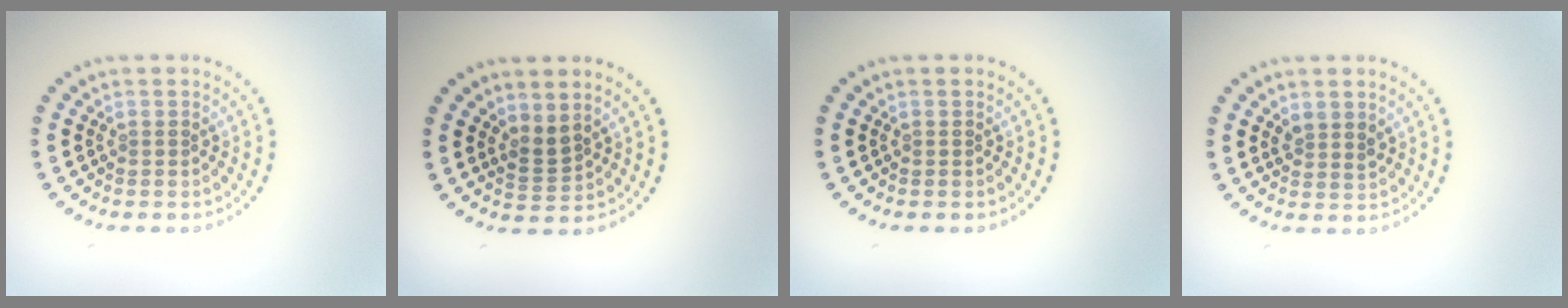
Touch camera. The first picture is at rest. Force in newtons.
{"total": 1.9, "press": 1.3, "slide": 1.4}
{"total": 0.0}
{"total": 1.4, "press": 1.3, "slide": 0.7}